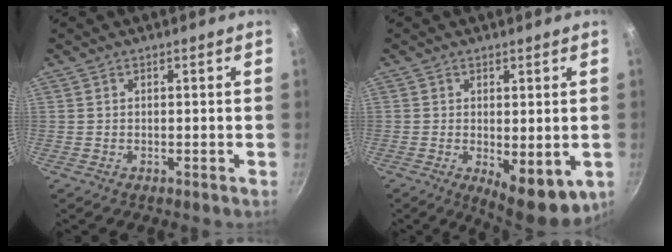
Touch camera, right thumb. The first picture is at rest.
{"total": 9.1, "force": [-1.5, 3.8, 8.1], "torque": [-0.093, -0.011, -0.007]}